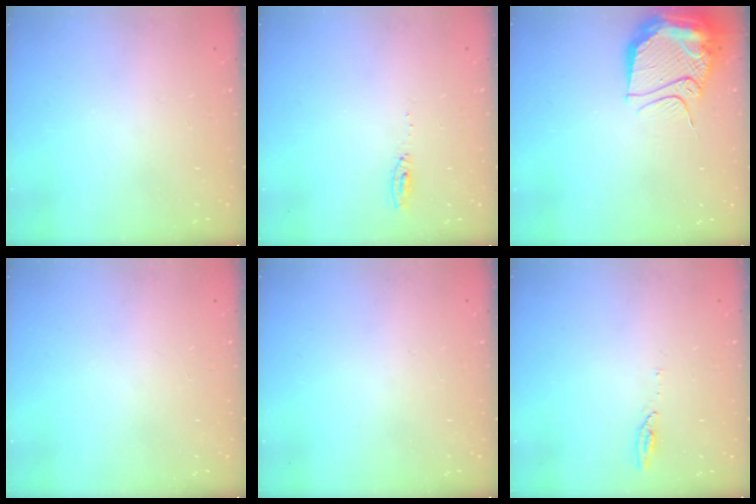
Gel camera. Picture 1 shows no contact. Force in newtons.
{"total": 4.6, "press": 4.4, "slide": 1.3}
{"total": 14.2, "press": 14.2, "slide": 1.4}
{"total": 0.0}
{"total": 0.0}
{"total": 3.3, "press": 3.3, "slide": 0.3}